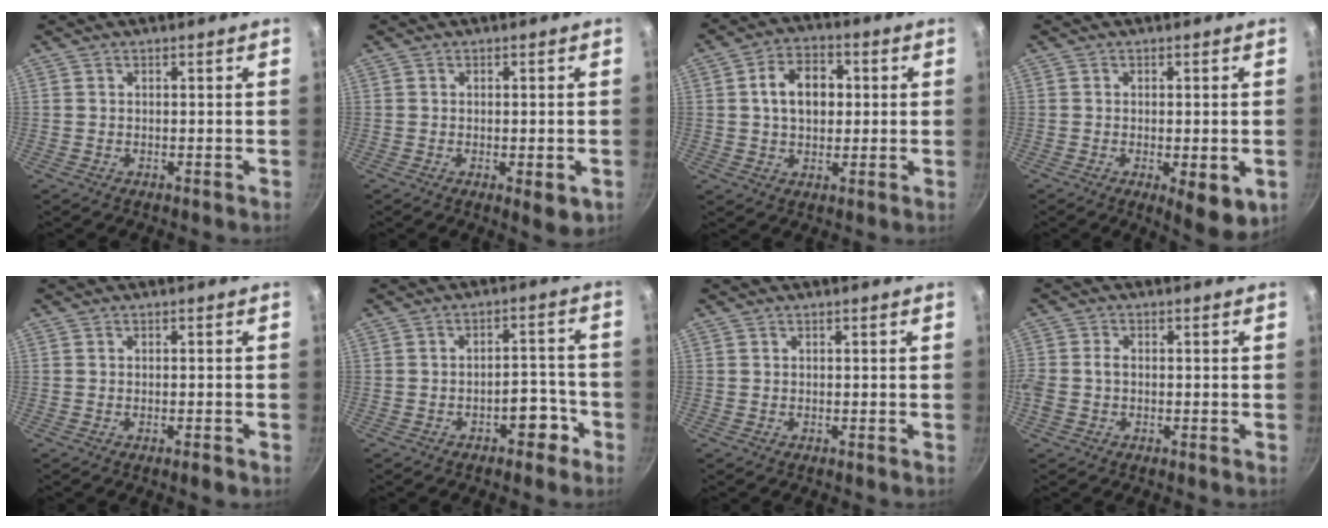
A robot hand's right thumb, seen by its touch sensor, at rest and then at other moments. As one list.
[{"total": 4.6, "force": [-1.4, 1.6, 4.1], "torque": [-0.060, -0.011, -0.017]}, {"total": 9.5, "force": [1.2, 6.7, 6.6], "torque": [-0.083, 0.014, 0.012]}, {"total": 7.8, "force": [-2.2, 2.6, 7.0], "torque": [-0.090, -0.006, -0.022]}, {"total": 1.8, "force": [-1.0, 0.4, 1.4], "torque": [-0.029, 0.005, -0.015]}, {"total": 5.5, "force": [-3.0, 3.0, 3.5], "torque": [-0.016, 0.038, -0.032]}, {"total": 0.0}, {"total": 3.5, "force": [-0.6, 2.4, 2.4], "torque": [-0.057, 0.011, -0.019]}]